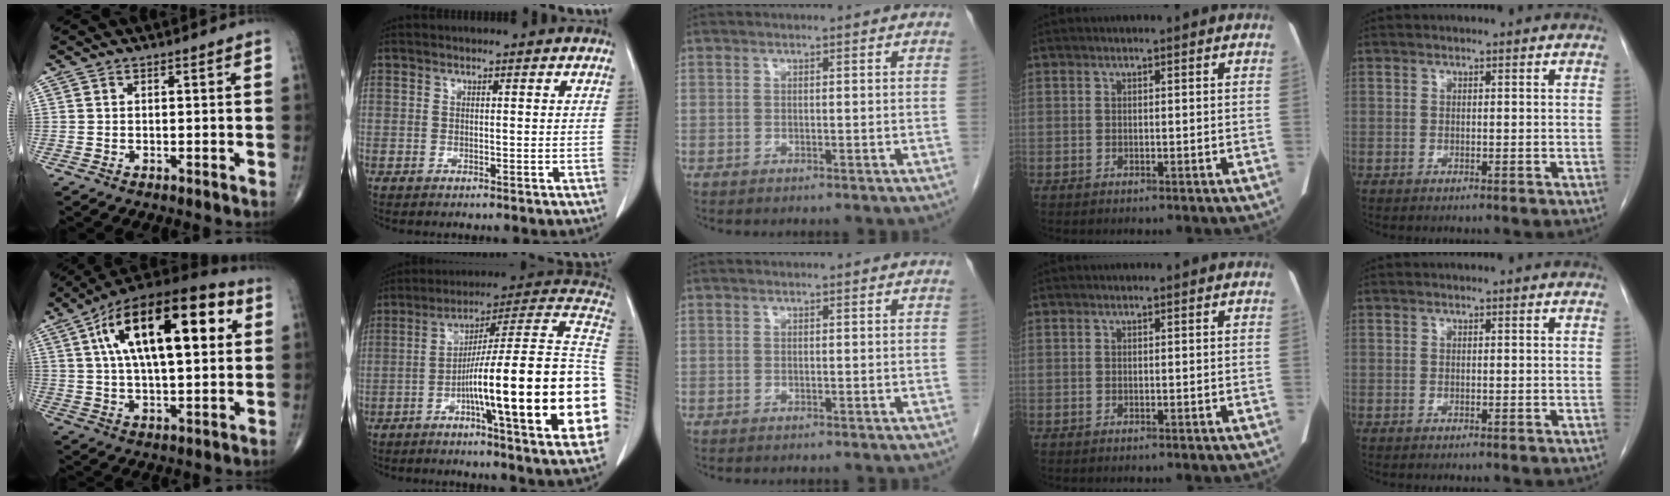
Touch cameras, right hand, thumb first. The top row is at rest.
{"thumb": {"total": 24.7, "force": [7.3, 10.2, 21.3], "torque": [-0.341, 0.014, 0.110]}, "index": {"total": 27.5, "force": [-5.6, 1.3, 27.0], "torque": [-0.288, 0.012, -0.094]}}